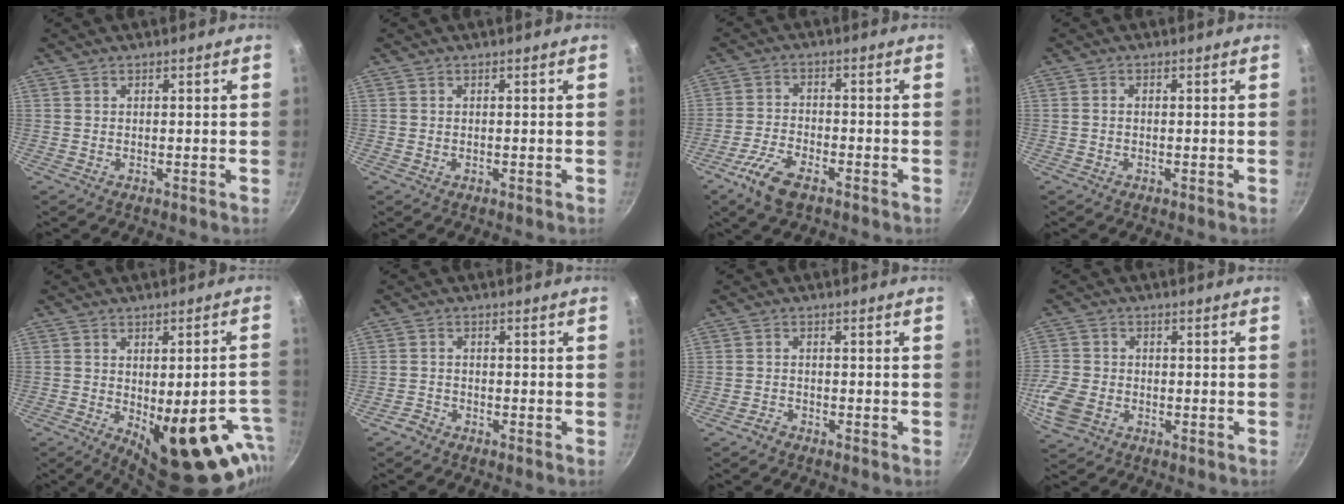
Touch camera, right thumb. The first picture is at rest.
{"total": 0.0}
{"total": 7.7, "force": [-4.6, 3.3, 5.2], "torque": [-0.109, 0.021, -0.095]}
{"total": 0.9, "force": [-0.1, 0.7, 0.6], "torque": [-0.011, 0.004, -0.004]}
{"total": 21.0, "force": [-6.3, 9.2, 17.8], "torque": [-0.171, -0.008, -0.063]}
{"total": 2.5, "force": [-2.0, 1.4, 0.5], "torque": [-0.009, 0.022, -0.038]}
{"total": 1.7, "force": [-1.4, 0.9, 0.3], "torque": [-0.004, 0.019, -0.027]}
{"total": 9.5, "force": [-3.0, 7.3, 5.3], "torque": [-0.127, 0.014, -0.063]}